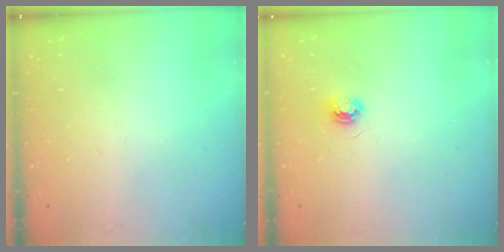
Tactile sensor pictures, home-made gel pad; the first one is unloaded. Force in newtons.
{"total": 3.7, "press": 3.7, "slide": 0.4}